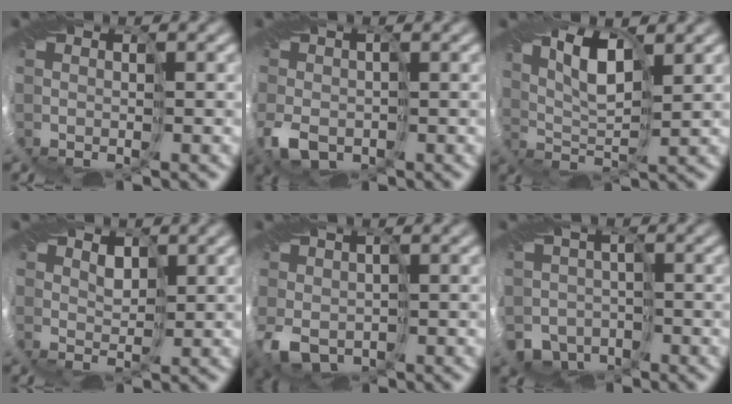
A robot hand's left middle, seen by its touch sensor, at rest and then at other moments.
{"total": 4.0, "force": [-1.4, 2.8, 2.6], "torque": [-0.064, -0.003, -0.028]}
{"total": 4.9, "force": [2.1, 2.0, 4.0], "torque": [-0.078, 0.008, 0.033]}
{"total": 1.3, "force": [0.7, 1.0, 0.3], "torque": [-0.004, -0.001, 0.015]}
{"total": 4.1, "force": [-0.8, 3.0, 2.7], "torque": [-0.067, -0.004, -0.015]}
{"total": 3.4, "force": [-1.8, 2.8, 0.7], "torque": [-0.008, -0.004, -0.040]}